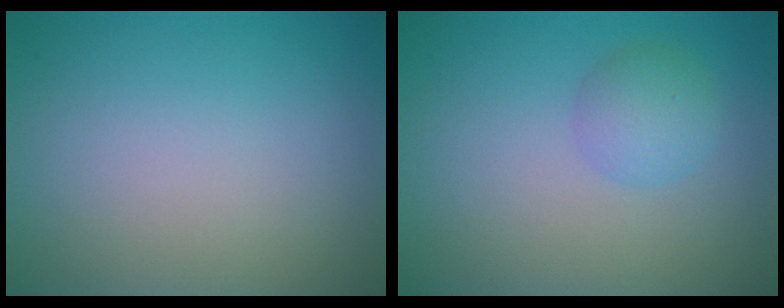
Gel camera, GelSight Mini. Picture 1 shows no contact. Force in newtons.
{"total": 2.2, "press": 2.2, "slide": 0.0}